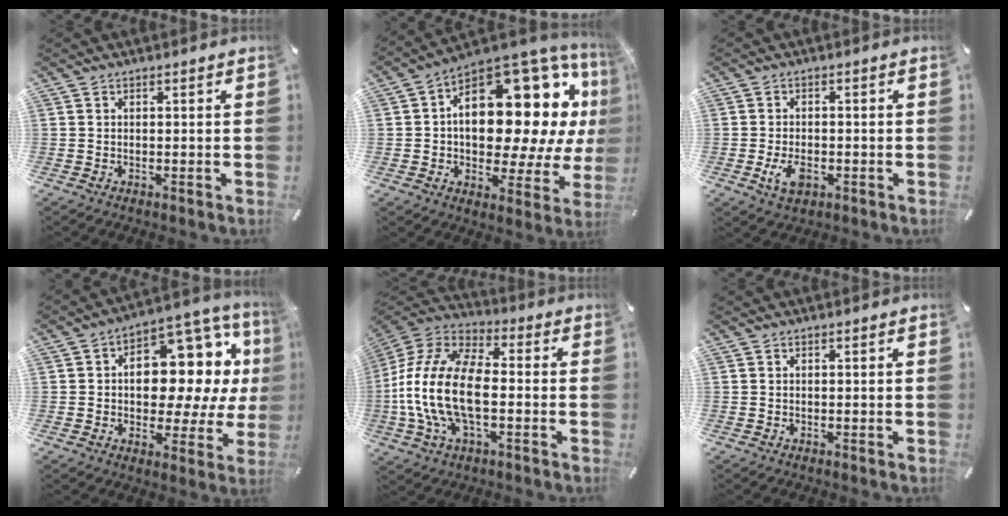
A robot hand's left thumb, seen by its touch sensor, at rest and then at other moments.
{"total": 23.1, "force": [6.4, 12.8, 18.2], "torque": [-0.249, -0.067, 0.112]}
{"total": 4.9, "force": [-1.7, 3.0, 3.5], "torque": [-0.083, 0.000, -0.034]}
{"total": 15.5, "force": [3.4, 10.1, 11.2], "torque": [-0.142, -0.040, 0.060]}
{"total": 17.9, "force": [-3.9, 9.9, 14.4], "torque": [-0.312, 0.006, -0.069]}
{"total": 0.0}